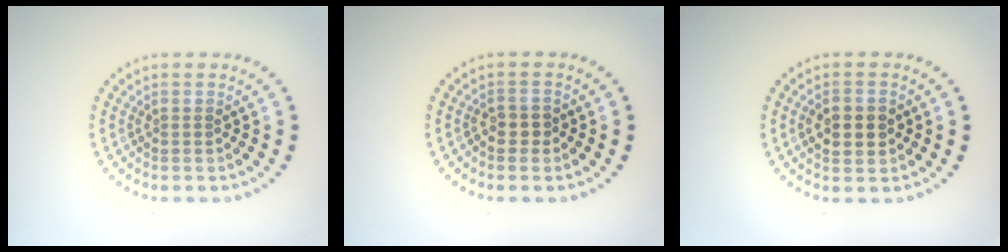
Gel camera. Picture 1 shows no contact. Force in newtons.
{"total": 1.0, "press": 0.9, "slide": 0.5}
{"total": 4.0, "press": 4.0, "slide": 0.2}